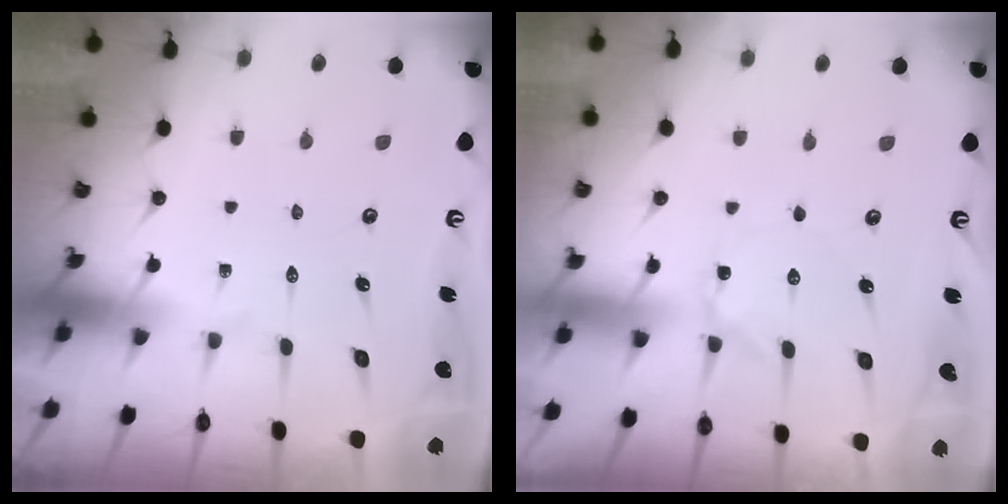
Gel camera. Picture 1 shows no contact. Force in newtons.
{"total": 1.4, "press": 1.3, "slide": 0.1}